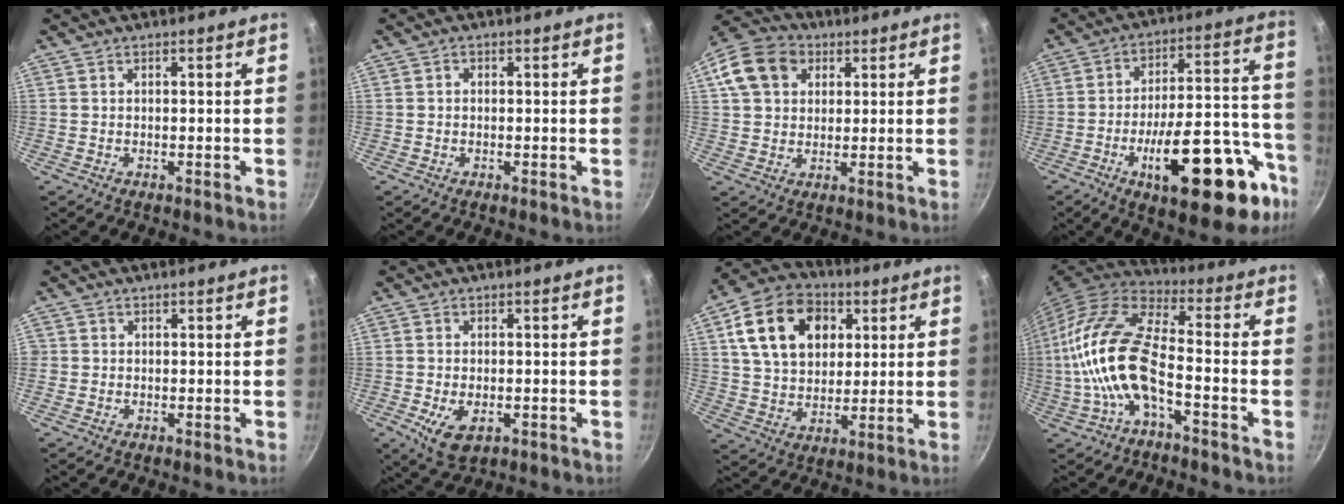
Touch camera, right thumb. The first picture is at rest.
{"total": 0.8, "force": [0.0, 0.7, 0.3], "torque": [-0.005, 0.004, -0.001]}
{"total": 12.0, "force": [3.9, 9.5, 6.1], "torque": [-0.093, 0.016, 0.055]}
{"total": 24.9, "force": [-11.3, 9.9, 19.8], "torque": [-0.243, 0.062, -0.158]}
{"total": 1.0, "force": [-0.1, 1.0, 0.1], "torque": [0.003, 0.003, -0.005]}
{"total": 6.6, "force": [-2.1, 3.7, 5.0], "torque": [-0.085, -0.008, -0.029]}
{"total": 17.8, "force": [5.5, 13.0, 10.9], "torque": [-0.164, 0.003, 0.087]}
{"total": 16.2, "force": [-4.0, 6.9, 14.1], "torque": [-0.280, 0.036, -0.090]}